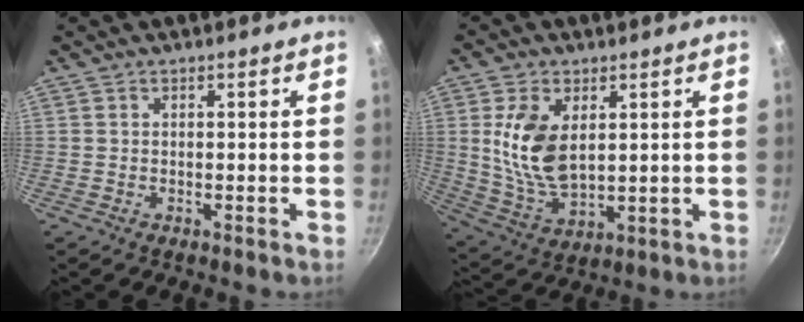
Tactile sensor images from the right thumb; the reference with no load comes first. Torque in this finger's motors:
{"motor_torque": [-0.59, 1.08, 1.35, 0.19, 0.08]}